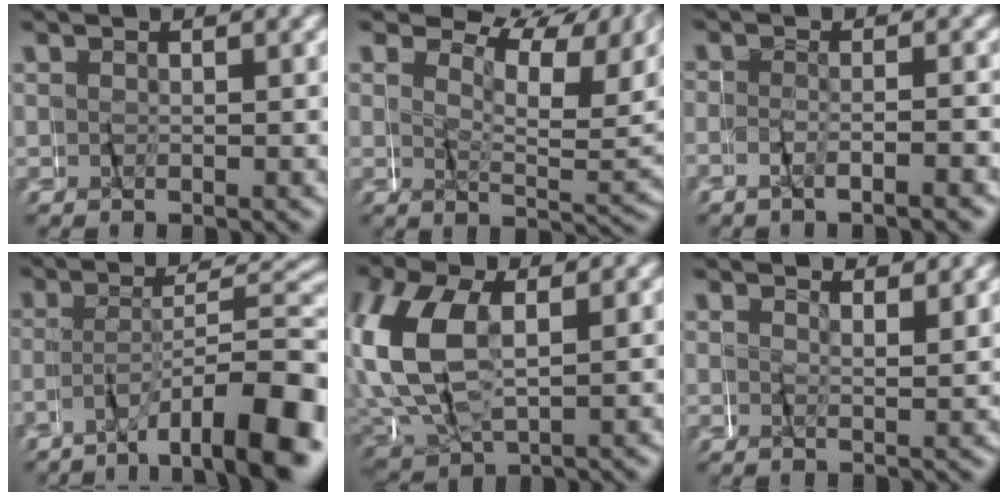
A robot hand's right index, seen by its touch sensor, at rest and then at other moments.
{"total": 5.6, "force": [2.7, 1.3, 4.7], "torque": [-0.050, 0.015, 0.035]}
{"total": 1.9, "force": [-1.6, -0.2, 0.9], "torque": [-0.014, 0.007, -0.036]}
{"total": 9.4, "force": [-5.3, 2.1, 7.4], "torque": [-0.097, 0.008, -0.086]}
{"total": 7.7, "force": [0.6, 5.7, 5.1], "torque": [-0.147, -0.009, 0.017]}
{"total": 1.7, "force": [1.5, -0.9, -0.2], "torque": [-0.003, 0.000, 0.023]}